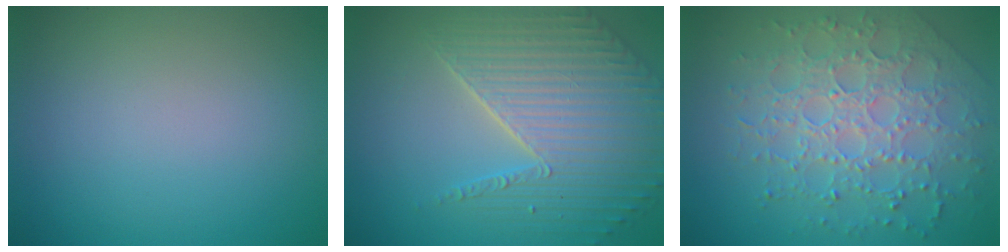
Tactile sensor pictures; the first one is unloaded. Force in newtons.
{"total": 5.2, "press": 4.8, "slide": 2.1}
{"total": 7.2, "press": 5.2, "slide": 5.0}